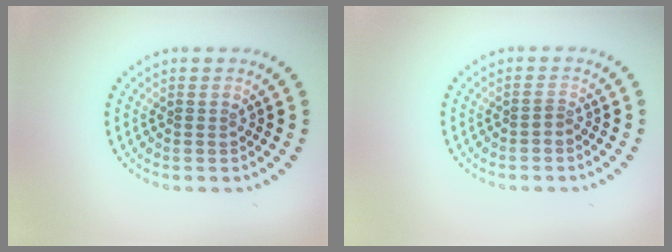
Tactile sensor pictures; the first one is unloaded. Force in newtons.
{"total": 0.6, "press": 0.2, "slide": 0.6}